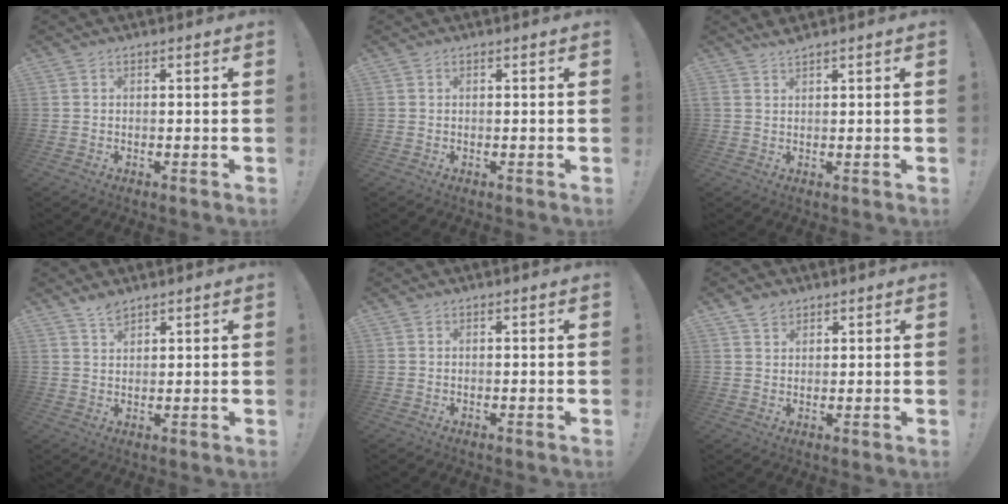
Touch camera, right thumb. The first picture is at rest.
{"total": 0.0}
{"total": 1.8, "force": [1.6, -0.3, 0.8], "torque": [-0.017, -0.006, 0.028]}
{"total": 3.3, "force": [2.8, 1.1, 1.2], "torque": [-0.014, -0.020, 0.050]}
{"total": 0.0}
{"total": 3.3, "force": [2.4, 2.1, 0.9], "torque": [-0.014, -0.008, 0.044]}